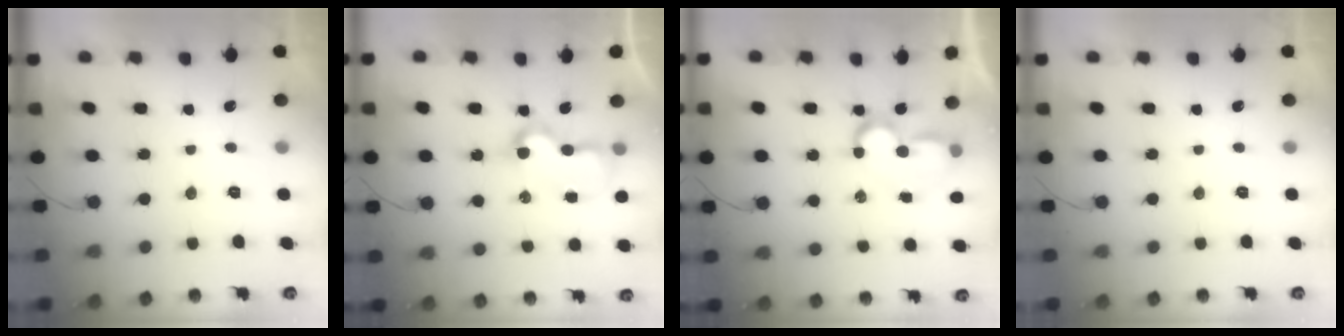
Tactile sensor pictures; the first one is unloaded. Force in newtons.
{"total": 8.7, "press": 8.7, "slide": 0.2}
{"total": 9.5, "press": 9.5, "slide": 0.9}
{"total": 0.0}